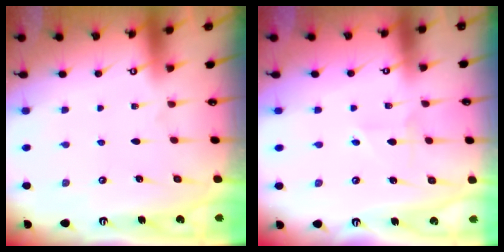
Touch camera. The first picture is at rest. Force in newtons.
{"total": 2.7, "press": 2.5, "slide": 0.9}